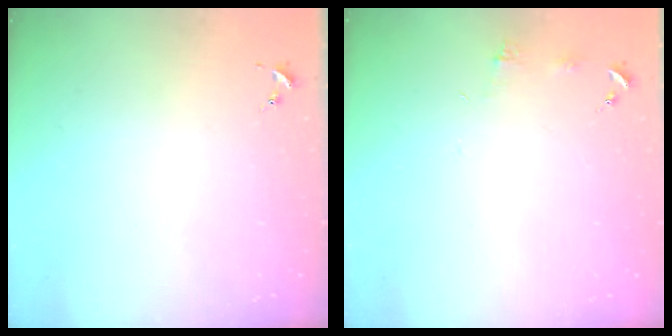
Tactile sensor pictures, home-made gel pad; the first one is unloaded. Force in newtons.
{"total": 4.5, "press": 4.5, "slide": 0.5}